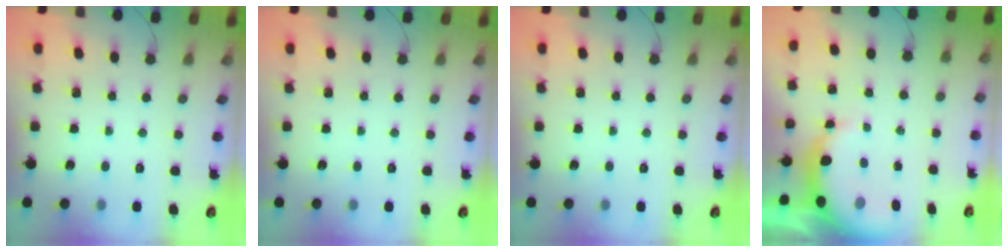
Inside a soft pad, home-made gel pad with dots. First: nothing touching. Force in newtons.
{"total": 0.0}
{"total": 0.0}
{"total": 8.6, "press": 8.5, "slide": 1.8}